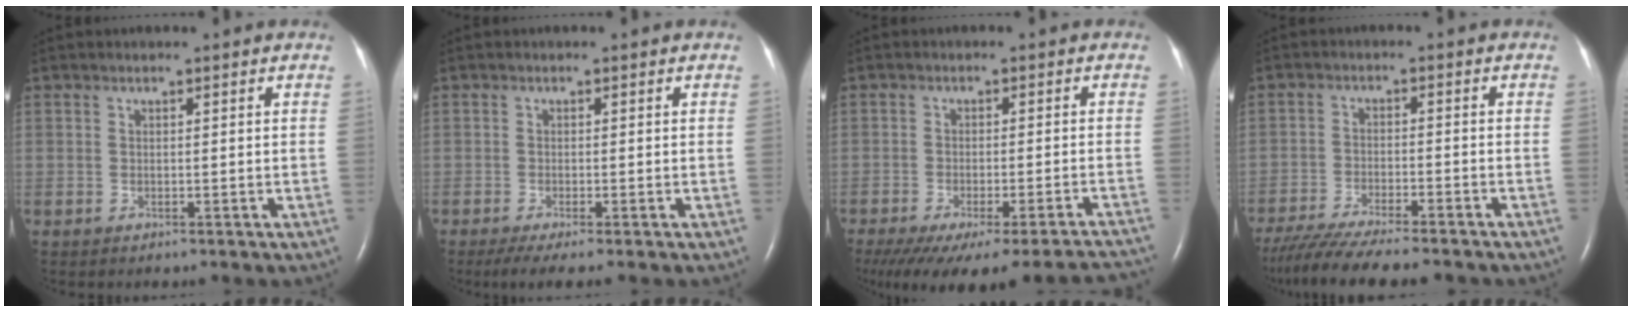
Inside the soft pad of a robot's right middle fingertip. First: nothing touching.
{"total": 3.3, "force": [-2.2, 0.2, 2.5], "torque": [-0.047, -0.011, -0.041]}
{"total": 21.8, "force": [-19.6, 1.6, 9.6], "torque": [-0.130, -0.041, -0.254]}
{"total": 13.5, "force": [-11.7, 1.2, 6.7], "torque": [-0.113, -0.030, -0.180]}